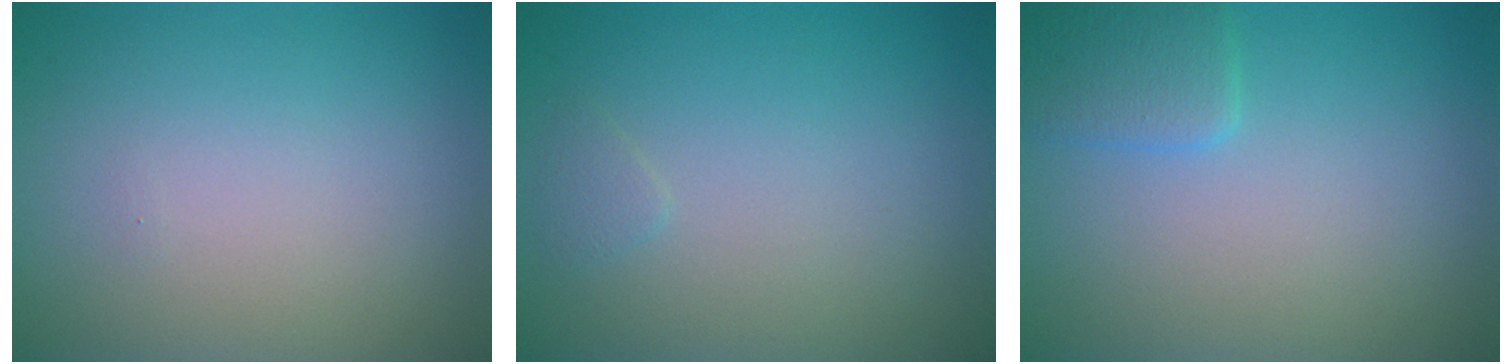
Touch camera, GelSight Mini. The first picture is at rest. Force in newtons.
{"total": 0.6, "press": 0.6, "slide": 0.0}
{"total": 2.1, "press": 2.1, "slide": 0.1}